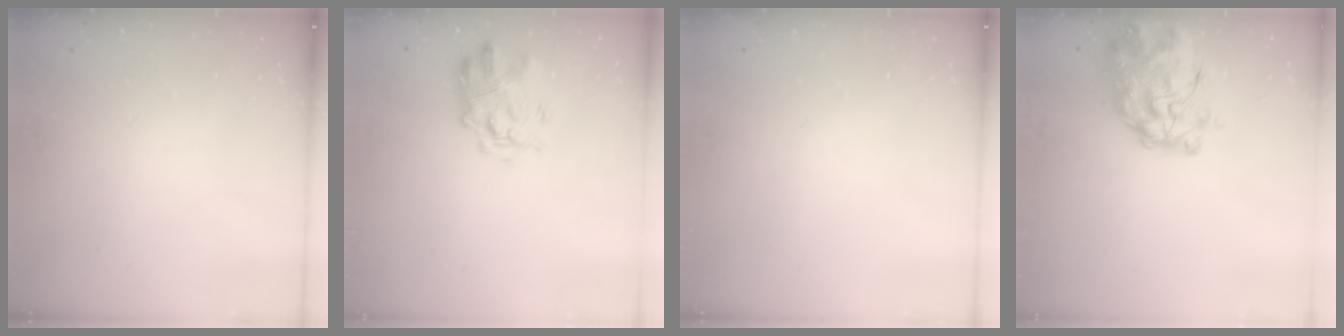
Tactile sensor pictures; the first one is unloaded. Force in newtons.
{"total": 3.5, "press": 3.2, "slide": 1.5}
{"total": 0.0}
{"total": 7.3, "press": 6.9, "slide": 2.6}